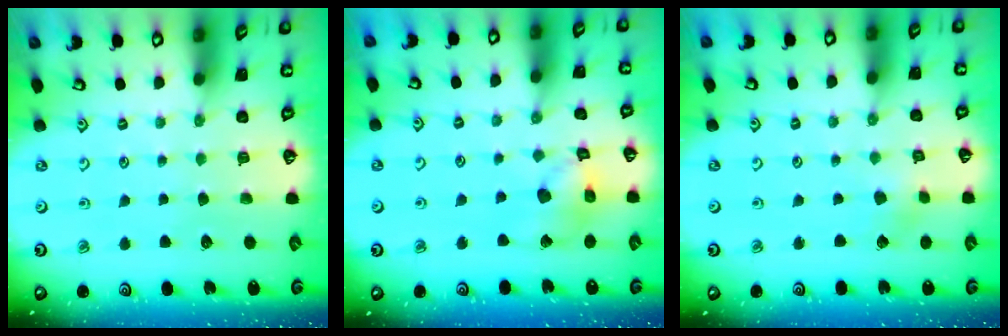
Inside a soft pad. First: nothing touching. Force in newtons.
{"total": 12.7, "press": 12.6, "slide": 1.8}
{"total": 2.8, "press": 2.8, "slide": 0.1}